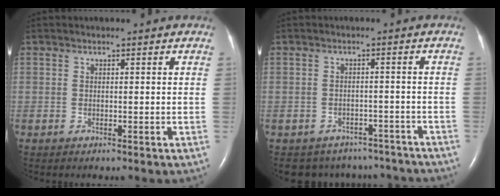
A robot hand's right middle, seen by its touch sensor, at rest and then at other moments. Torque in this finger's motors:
{"motor_torque": [0.70, -0.86, 0.03, 0.02]}